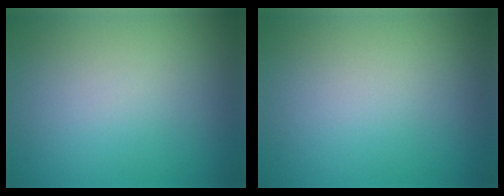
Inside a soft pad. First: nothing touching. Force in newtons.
{"total": 0.0}